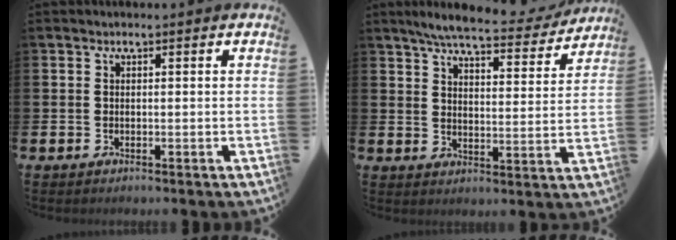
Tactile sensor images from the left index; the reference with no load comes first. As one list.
[{"total": 6.8, "force": [6.2, 0.8, 2.7], "torque": [-0.058, -0.035, 0.103]}]